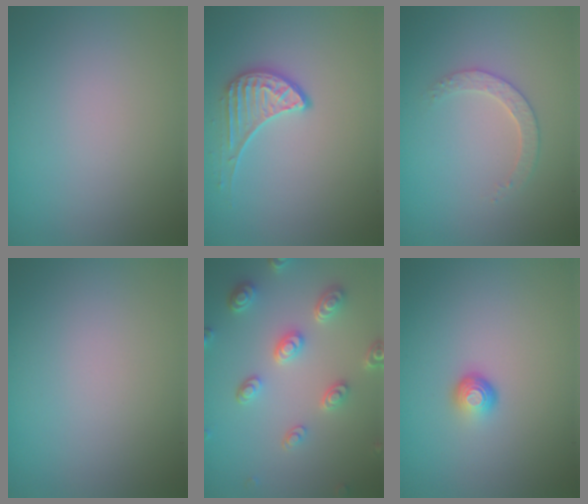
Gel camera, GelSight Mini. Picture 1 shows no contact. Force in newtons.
{"total": 2.3, "press": 1.7, "slide": 1.5}
{"total": 2.2, "press": 2.2, "slide": 0.6}
{"total": 0.0}
{"total": 4.6, "press": 3.7, "slide": 2.7}
{"total": 1.6, "press": 1.0, "slide": 1.2}